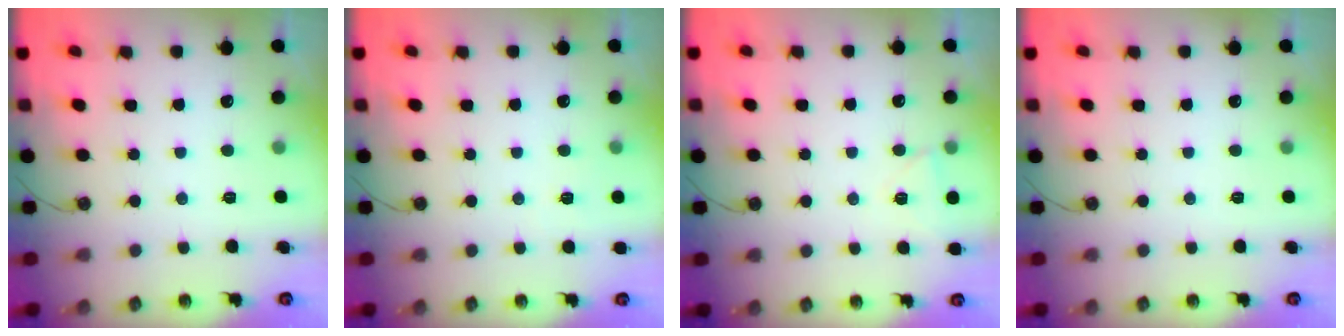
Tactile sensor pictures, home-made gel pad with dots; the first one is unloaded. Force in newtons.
{"total": 3.2, "press": 2.3, "slide": 2.2}
{"total": 4.0, "press": 3.9, "slide": 0.4}
{"total": 0.0}